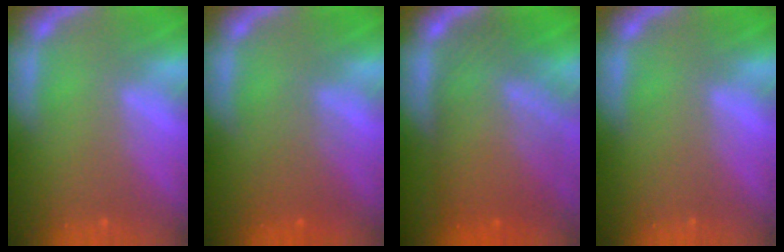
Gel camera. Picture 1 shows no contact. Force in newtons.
{"total": 2.5}
{"total": 10.0}
{"total": 0.0}